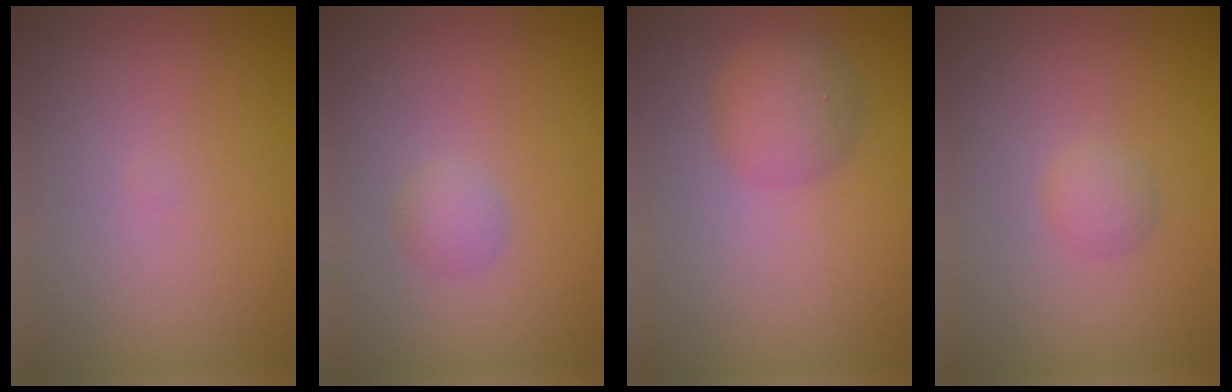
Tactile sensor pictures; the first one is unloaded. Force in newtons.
{"total": 1.5, "press": 1.4, "slide": 0.1}
{"total": 2.8, "press": 2.8, "slide": 0.0}
{"total": 1.4, "press": 1.4, "slide": 0.0}